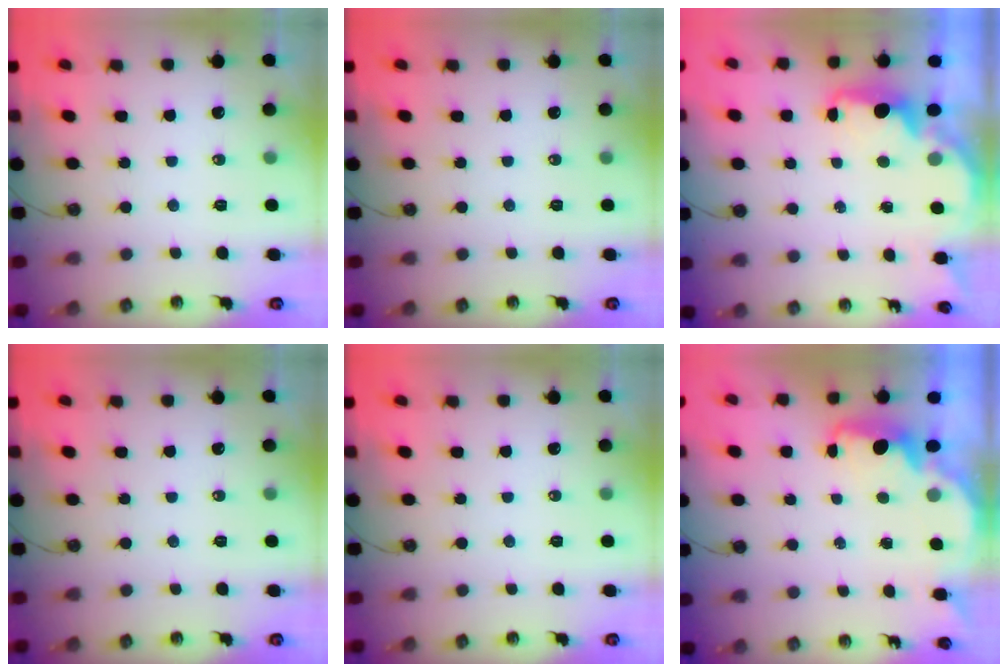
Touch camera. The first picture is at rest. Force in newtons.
{"total": 0.0}
{"total": 2.1, "press": 2.0, "slide": 0.5}
{"total": 0.0}
{"total": 0.0}
{"total": 2.3, "press": 2.2, "slide": 0.6}